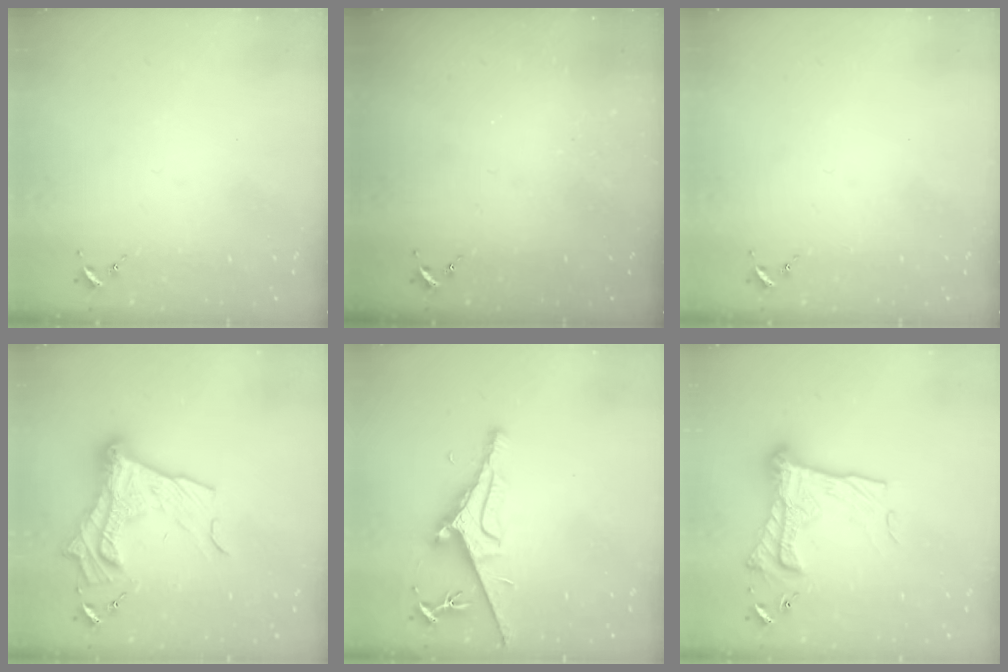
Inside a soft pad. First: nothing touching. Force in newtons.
{"total": 0.0}
{"total": 0.0}
{"total": 18.9, "press": 18.8, "slide": 1.8}
{"total": 8.3, "press": 8.2, "slide": 1.4}
{"total": 18.2, "press": 18.1, "slide": 1.5}